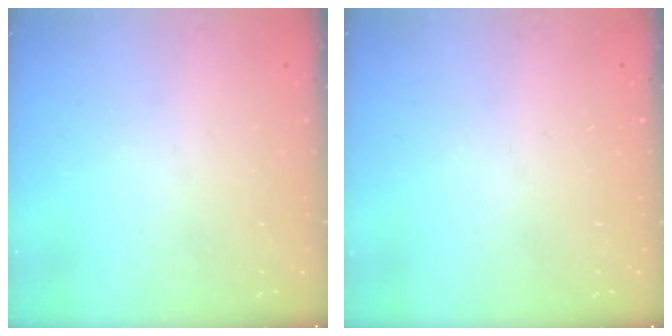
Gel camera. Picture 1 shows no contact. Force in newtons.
{"total": 0.0}